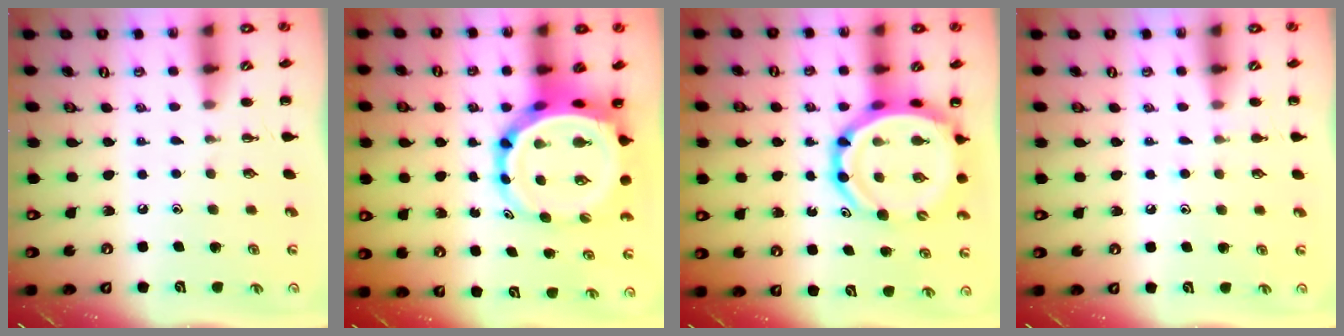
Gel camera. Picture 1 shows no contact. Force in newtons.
{"total": 10.4, "press": 9.9, "slide": 3.2}
{"total": 15.6, "press": 15.0, "slide": 4.3}
{"total": 5.0, "press": 4.8, "slide": 1.6}